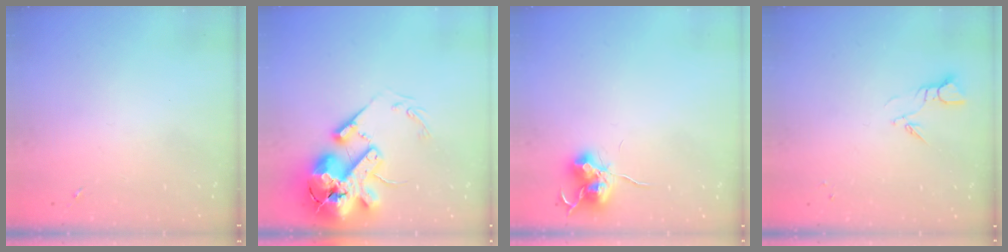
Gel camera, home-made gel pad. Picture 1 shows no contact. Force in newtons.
{"total": 20.9, "press": 20.6, "slide": 3.4}
{"total": 10.9, "press": 10.8, "slide": 0.8}
{"total": 3.2, "press": 3.1, "slide": 0.3}